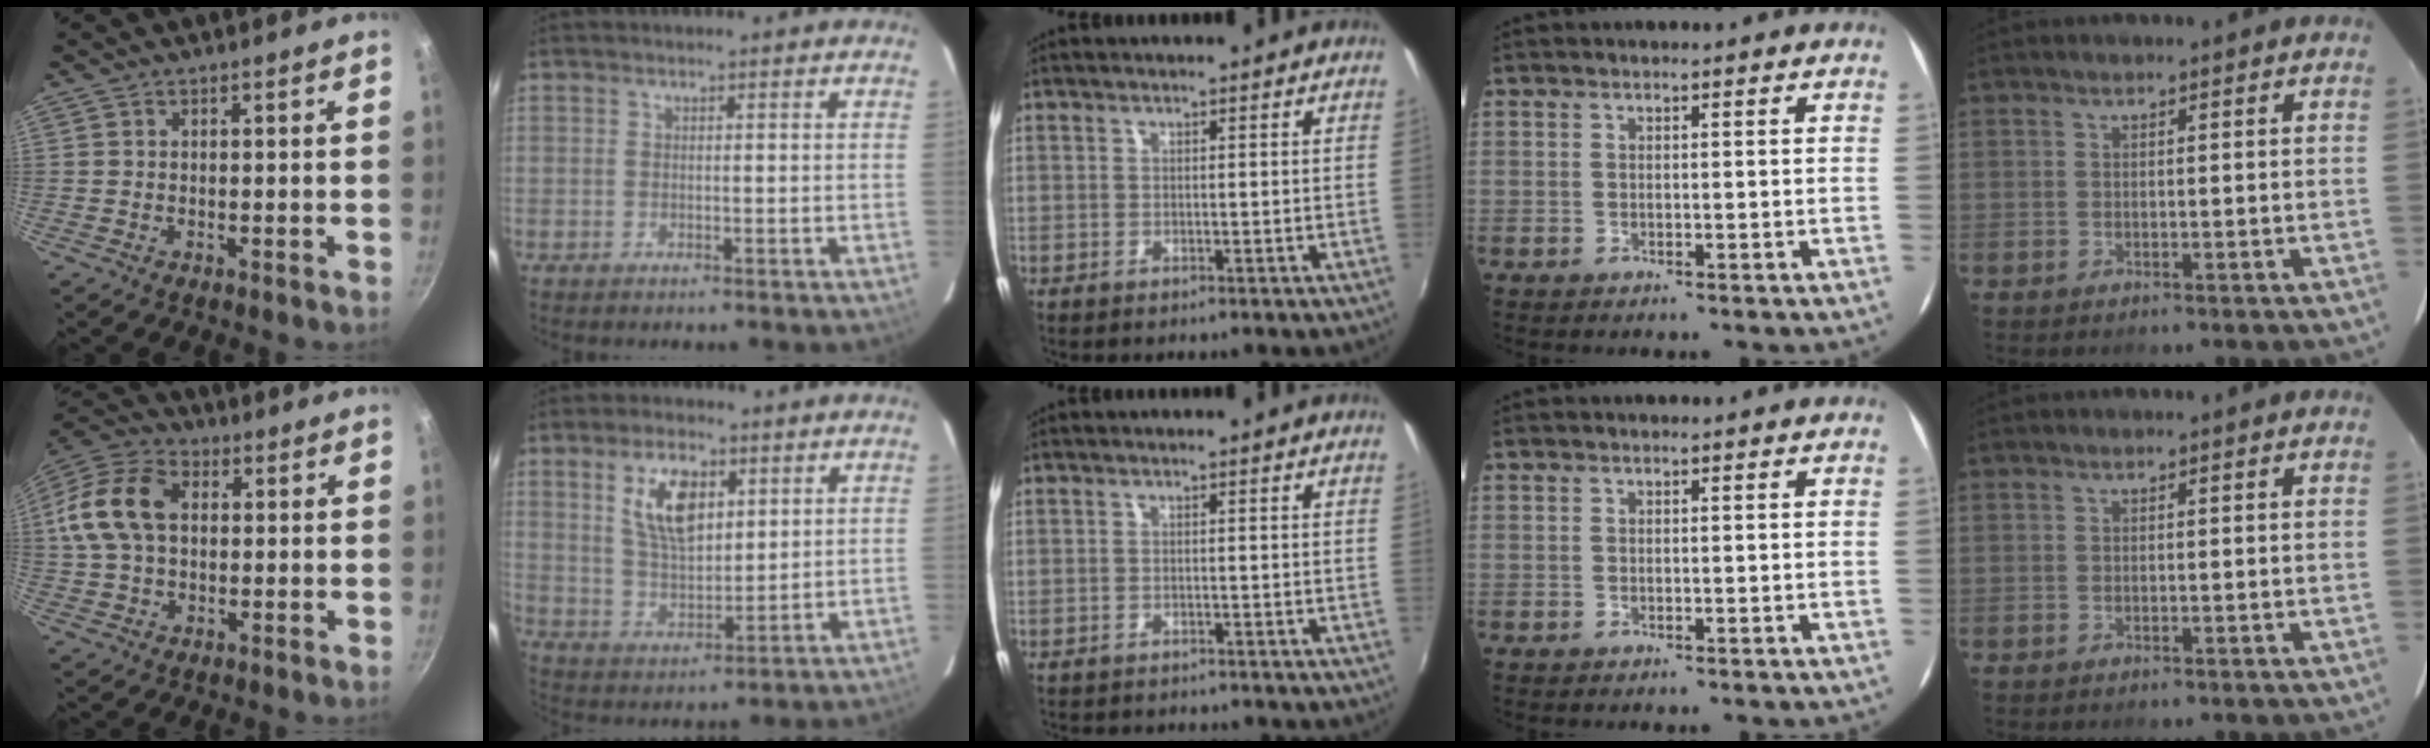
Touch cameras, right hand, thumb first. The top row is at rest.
{"thumb": {"total": 14.6, "force": [1.9, 10.0, 10.4], "torque": [-0.188, 0.027, 0.021]}, "index": {"total": 10.2, "force": [4.1, 5.1, 7.9], "torque": [-0.145, 0.007, 0.086]}, "middle": {"total": 5.2, "force": [-4.8, 1.1, 1.4], "torque": [-0.041, -0.015, -0.072]}}